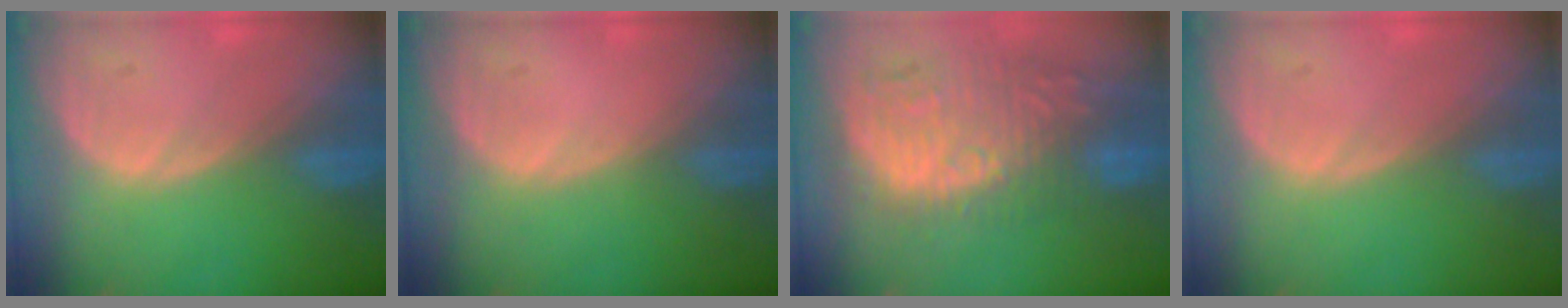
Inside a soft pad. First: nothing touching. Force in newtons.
{"total": 0.0}
{"total": 11.8, "press": 11.2, "slide": 3.9}
{"total": 0.0}